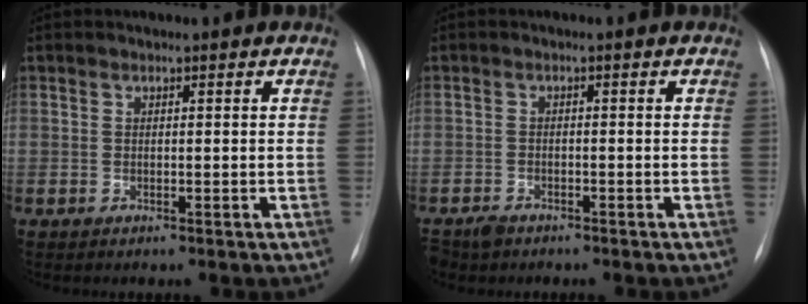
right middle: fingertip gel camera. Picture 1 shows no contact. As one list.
[{"total": 3.6, "force": [-3.0, 1.8, 0.8], "torque": [-0.014, -0.006, -0.047]}]